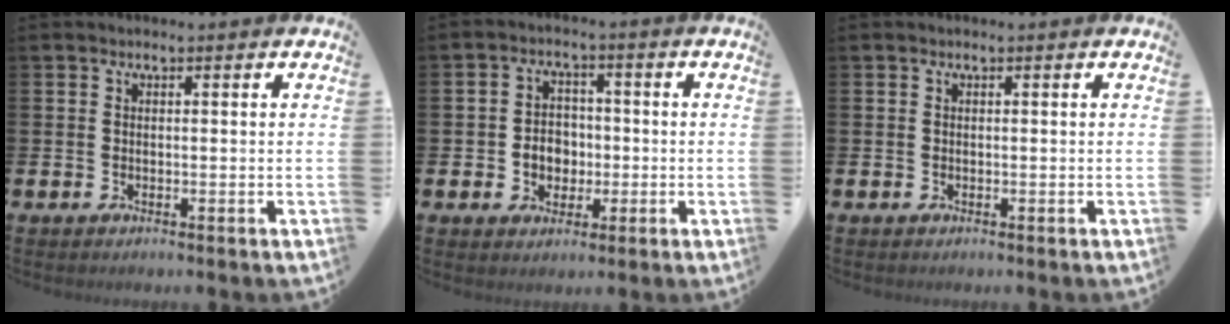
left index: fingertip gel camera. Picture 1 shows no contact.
{"total": 3.9, "force": [-0.7, 3.4, 1.7], "torque": [-0.027, 0.004, -0.022]}
{"total": 0.0}